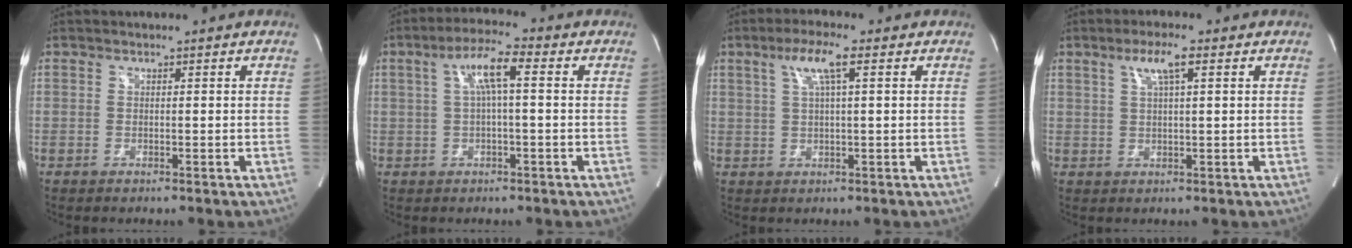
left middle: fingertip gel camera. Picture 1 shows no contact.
{"total": 6.4, "force": [1.3, 0.7, 6.2], "torque": [-0.118, 0.022, 0.024]}
{"total": 5.4, "force": [2.3, 0.3, 4.9], "torque": [-0.097, 0.011, 0.043]}
{"total": 4.3, "force": [2.0, 0.3, 3.8], "torque": [-0.074, 0.006, 0.038]}